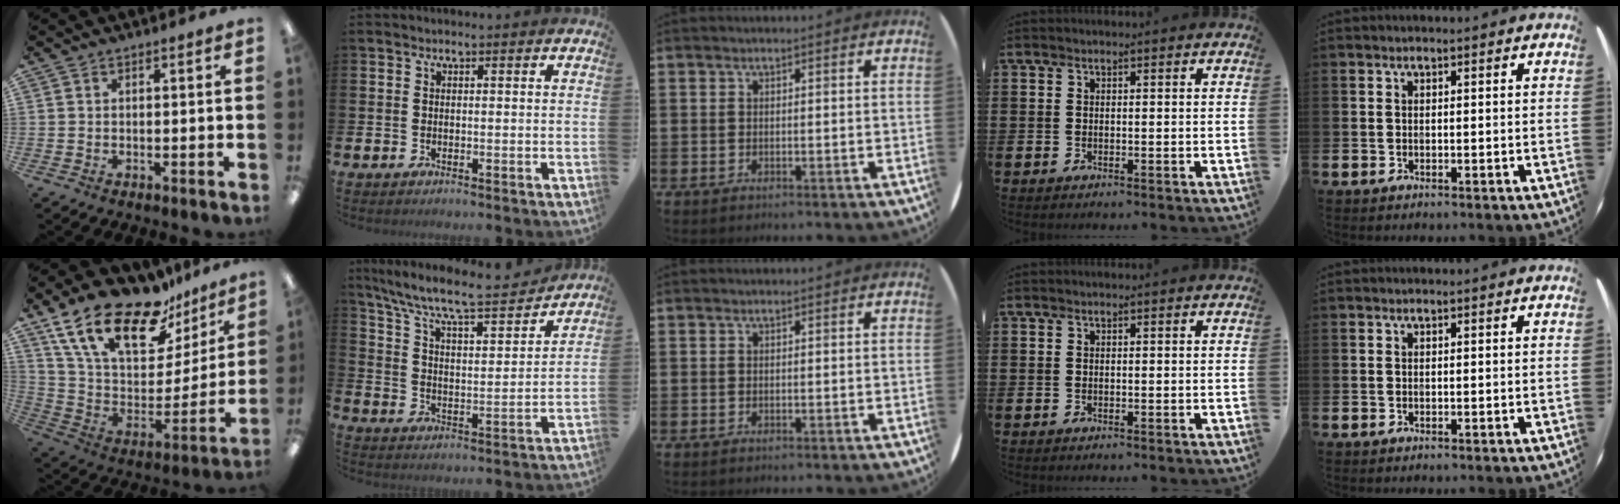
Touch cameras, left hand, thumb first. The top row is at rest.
{"thumb": {"total": 24.0, "force": [16.6, 10.6, 13.7], "torque": [-0.253, -0.102, 0.293]}, "index": {"total": 9.5, "force": [8.5, 1.6, 3.8], "torque": [-0.103, -0.060, 0.141]}}